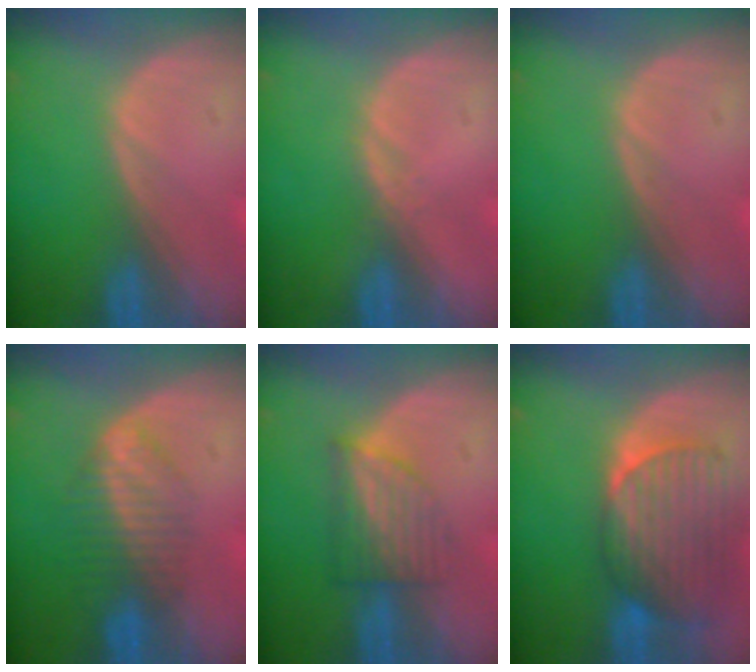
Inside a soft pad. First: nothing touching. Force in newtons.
{"total": 0.8, "press": 0.6, "slide": 0.5}
{"total": 0.0}
{"total": 6.7, "press": 5.7, "slide": 3.5}
{"total": 6.2, "press": 5.5, "slide": 2.9}
{"total": 9.4, "press": 8.3, "slide": 4.4}